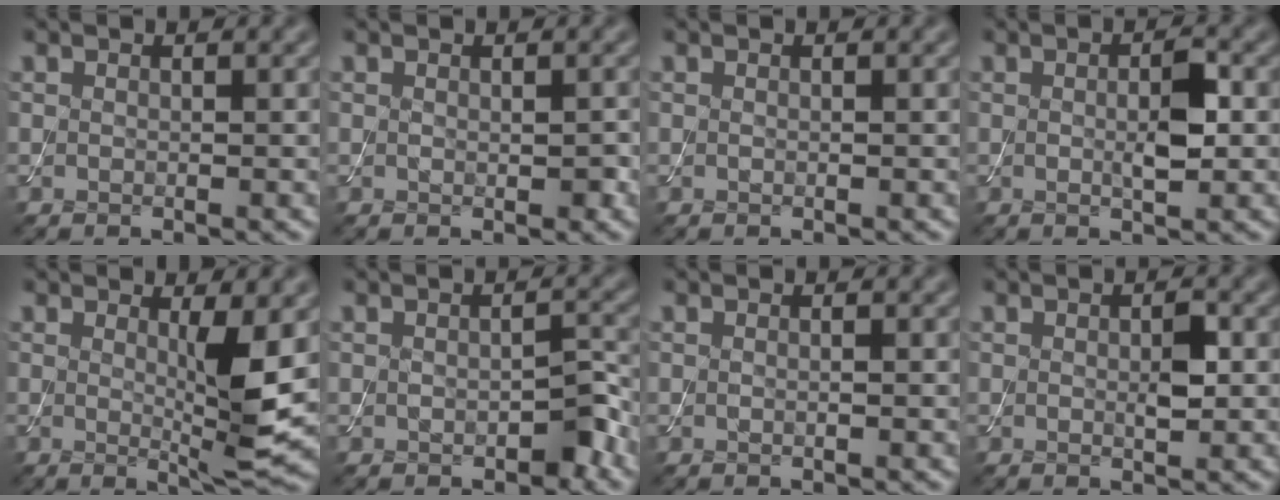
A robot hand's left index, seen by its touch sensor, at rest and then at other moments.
{"total": 1.1, "force": [-0.1, 0.7, 0.9], "torque": [-0.013, -0.003, 0.001]}
{"total": 0.0}
{"total": 2.8, "force": [0.1, 0.8, 2.7], "torque": [-0.050, -0.001, 0.001]}
{"total": 4.4, "force": [0.6, 0.7, 4.3], "torque": [-0.065, -0.016, 0.012]}
{"total": 1.9, "force": [-0.8, 1.1, 1.3], "torque": [-0.021, 0.003, -0.012]}
{"total": 0.6, "force": [-0.1, 0.1, 0.5], "torque": [-0.010, -0.003, -0.003]}
{"total": 1.9, "force": [0.1, 0.7, 1.7], "torque": [-0.030, -0.001, 0.001]}